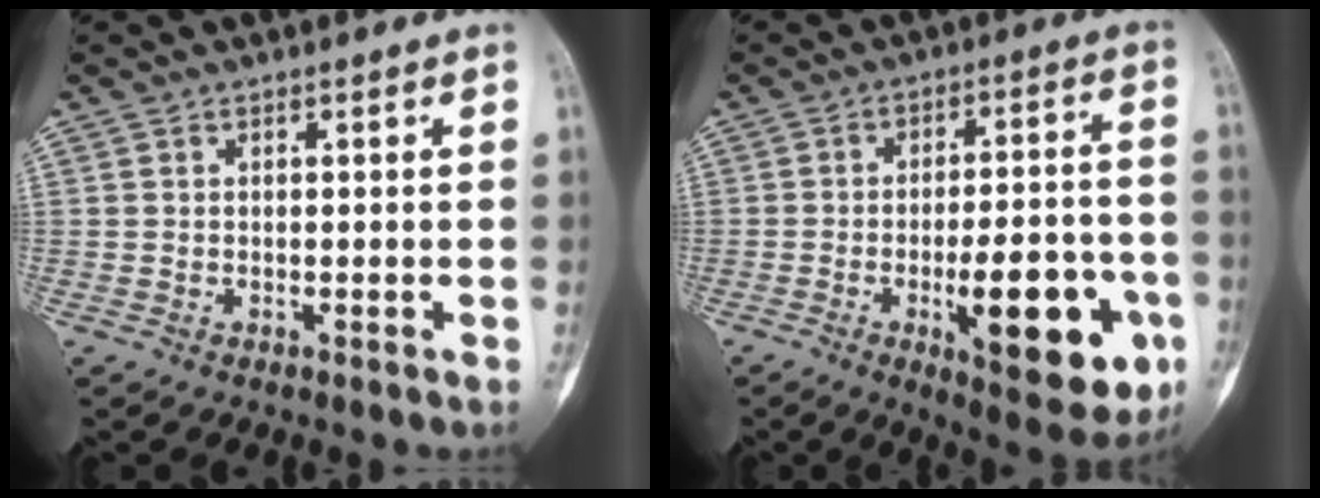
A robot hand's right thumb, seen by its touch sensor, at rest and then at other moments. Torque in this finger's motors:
{"motor_torque": [1.94, 1.76, 1.06, -1.08, 0.34]}